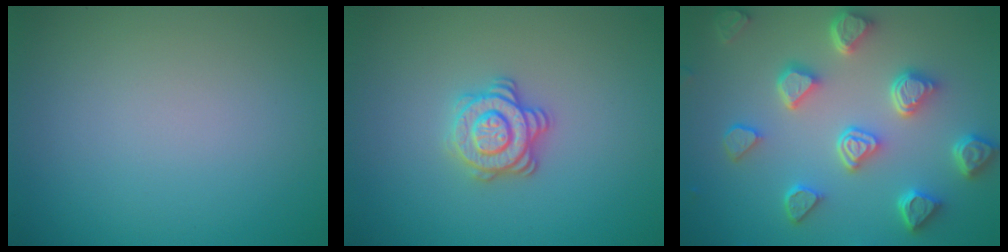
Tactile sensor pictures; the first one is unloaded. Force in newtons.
{"total": 3.3, "press": 3.0, "slide": 1.4}
{"total": 6.5, "press": 5.3, "slide": 3.9}